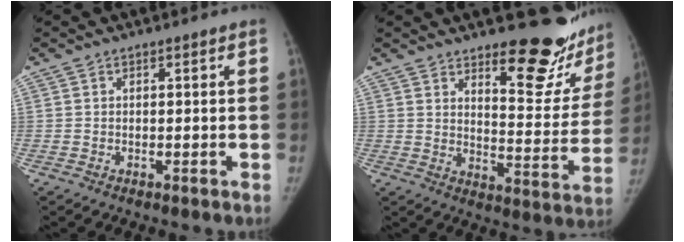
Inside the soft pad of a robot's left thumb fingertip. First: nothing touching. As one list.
[{"total": 17.9, "force": [14.1, 6.0, 9.2], "torque": [-0.067, -0.127, 0.179]}]